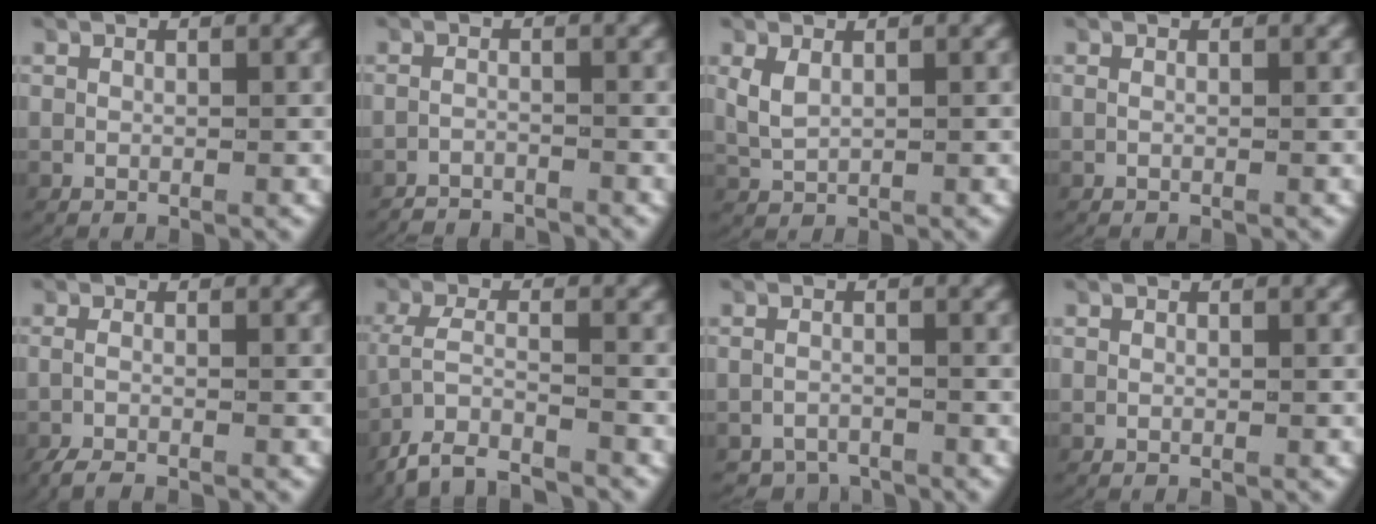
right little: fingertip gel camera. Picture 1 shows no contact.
{"total": 3.0, "force": [-2.9, 0.3, 0.0], "torque": [-0.004, -0.013, -0.048]}
{"total": 1.7, "force": [0.5, 1.1, 1.2], "torque": [-0.036, -0.003, 0.020]}
{"total": 0.0}
{"total": 2.6, "force": [-2.2, 0.5, 1.3], "torque": [-0.030, -0.007, -0.033]}
{"total": 6.2, "force": [-5.2, 2.5, 2.3], "torque": [-0.067, -0.035, -0.075]}
{"total": 3.3, "force": [-3.1, 1.1, 0.2], "torque": [0.004, -0.016, -0.048]}
{"total": 0.0}